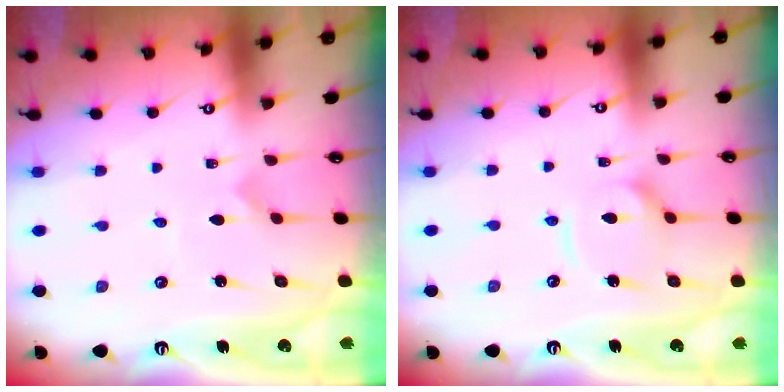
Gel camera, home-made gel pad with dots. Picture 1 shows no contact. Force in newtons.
{"total": 8.2, "press": 8.2, "slide": 0.8}